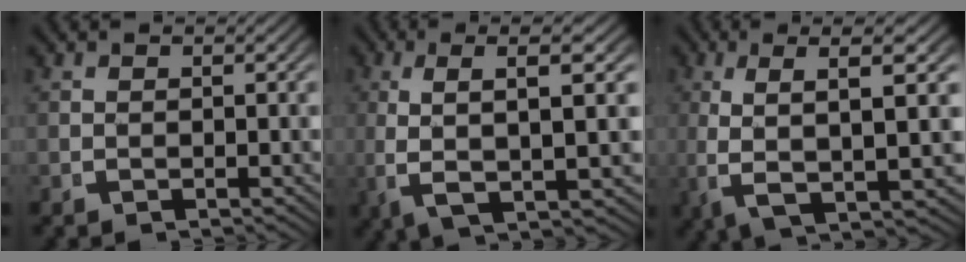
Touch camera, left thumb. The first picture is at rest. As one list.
[{"total": 8.2, "force": [1.1, 2.7, 7.7], "torque": [-0.142, 0.003, 0.022]}, {"total": 8.9, "force": [0.7, 3.4, 8.2], "torque": [-0.154, -0.003, 0.020]}]